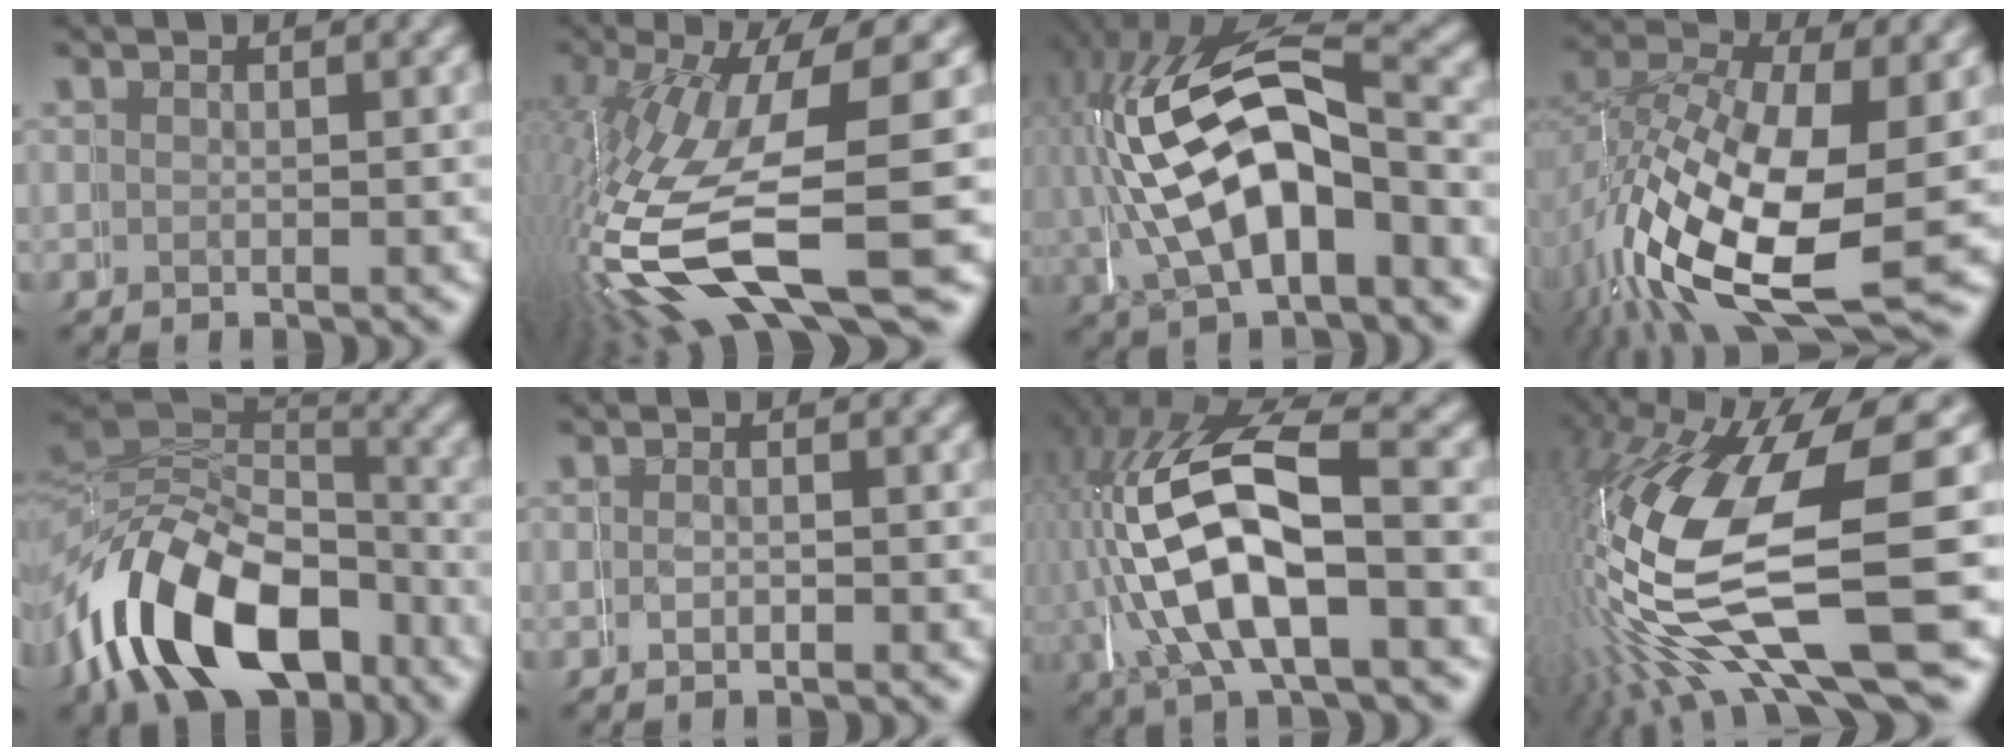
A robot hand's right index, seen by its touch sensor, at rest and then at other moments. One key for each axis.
{"total": 10.7, "fx": -2.7, "fy": 5.0, "fz": 9.1, "tx": -0.200, "ty": -0.042, "tz": -0.016}
{"total": 11.6, "fx": -0.5, "fy": 7.9, "fz": 8.5, "tx": -0.168, "ty": -0.015, "tz": 0.000}
{"total": 11.5, "fx": -2.4, "fy": 7.5, "fz": 8.4, "tx": -0.195, "ty": -0.061, "tz": -0.010}
{"total": 12.8, "fx": -4.6, "fy": 9.2, "fz": 7.6, "tx": -0.158, "ty": -0.046, "tz": -0.058}
{"total": 0.9, "fx": 0.1, "fy": -0.3, "fz": -0.8, "tx": 0.019, "ty": 0.005, "tz": 0.000}
{"total": 11.4, "fx": 0.5, "fy": 6.6, "fz": 9.3, "tx": -0.208, "ty": -0.014, "tz": 0.018}
{"total": 14.0, "fx": -0.5, "fy": 7.1, "fz": 12.1, "tx": -0.250, "ty": -0.027, "tz": 0.013}